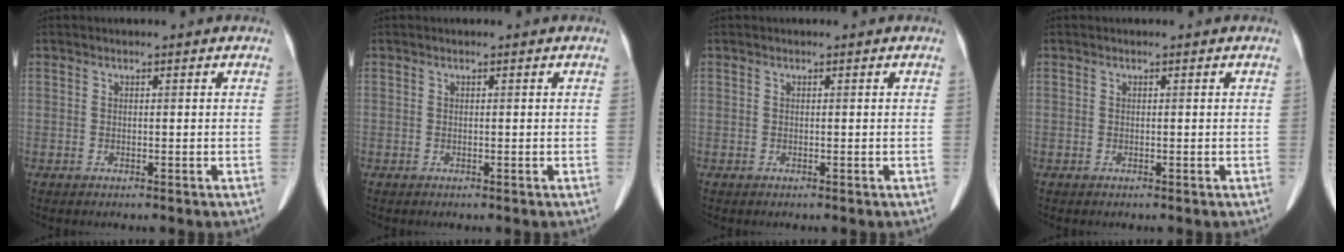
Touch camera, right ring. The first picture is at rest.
{"total": 0.0}
{"total": 0.0}
{"total": 0.0}